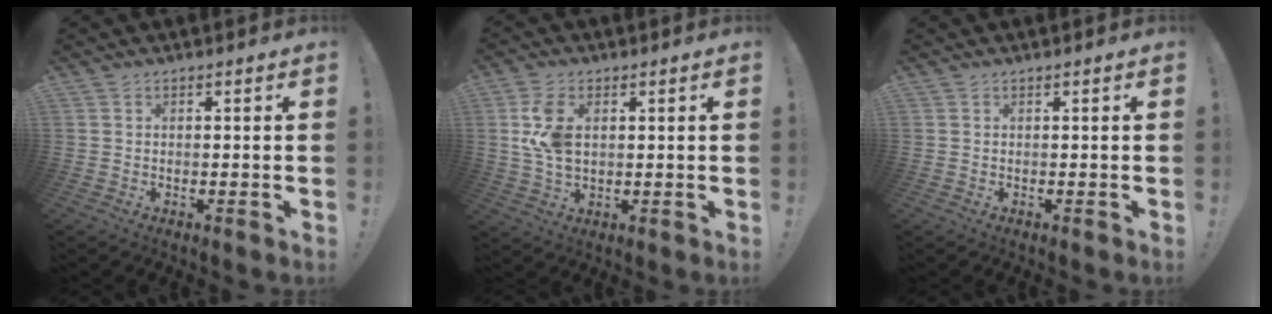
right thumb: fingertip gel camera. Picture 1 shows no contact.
{"total": 9.1, "force": [1.8, 5.6, 6.9], "torque": [-0.138, -0.006, 0.032]}
{"total": 0.0}